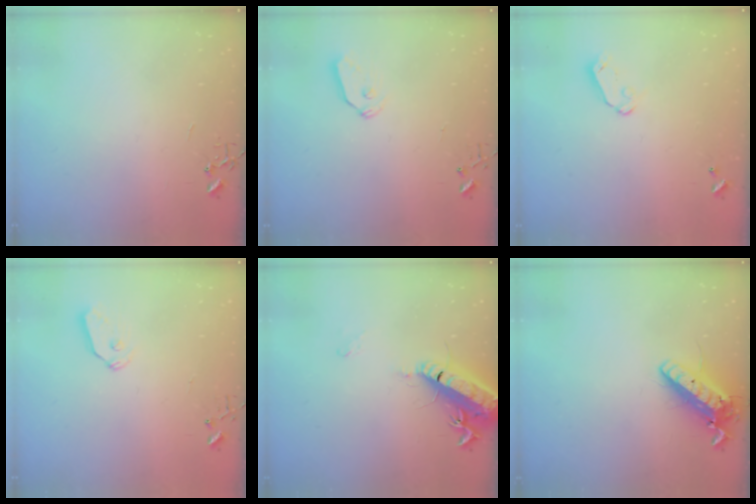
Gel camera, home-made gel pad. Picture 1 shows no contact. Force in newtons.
{"total": 6.3, "press": 6.3, "slide": 0.1}
{"total": 5.4, "press": 5.4, "slide": 0.5}
{"total": 6.3, "press": 6.3, "slide": 0.1}
{"total": 17.2, "press": 16.5, "slide": 4.6}
{"total": 15.3, "press": 15.1, "slide": 2.8}